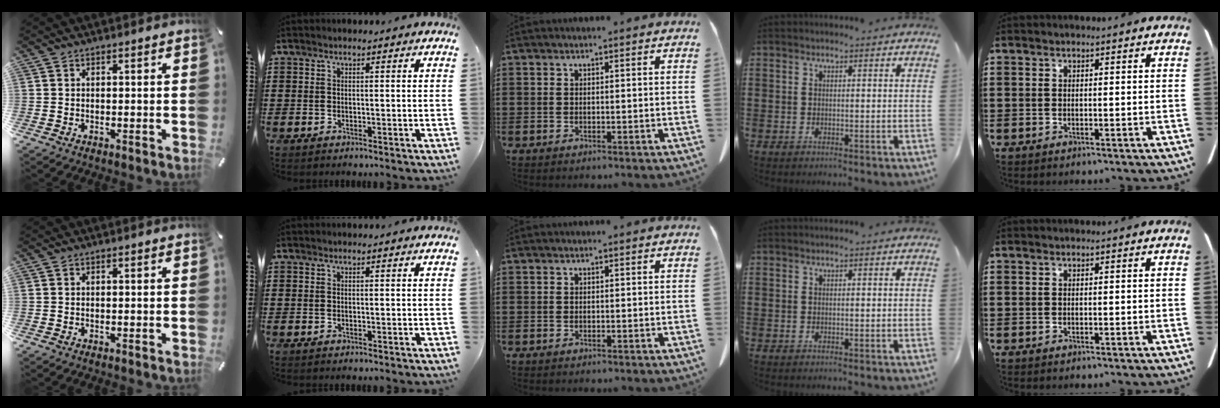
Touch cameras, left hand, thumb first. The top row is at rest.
{}